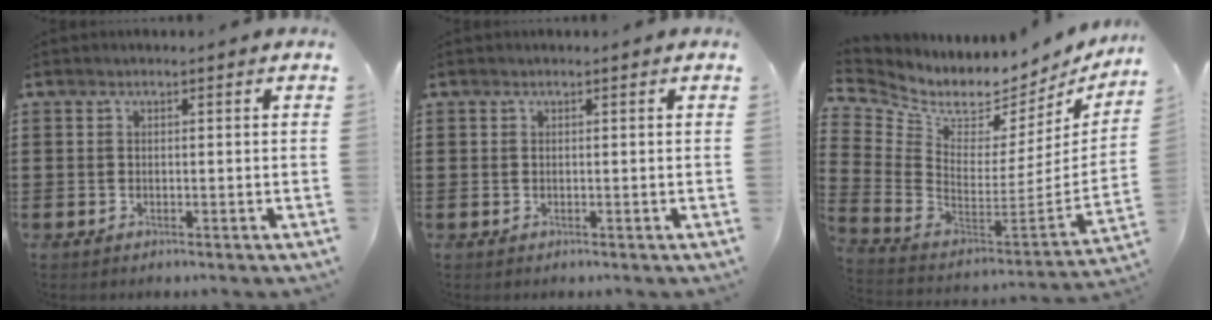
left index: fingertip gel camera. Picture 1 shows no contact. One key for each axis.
{"total": 0.0}
{"total": 4.1, "fx": 3.7, "fy": 1.5, "fz": 1.0, "tx": -0.054, "ty": -0.058, "tz": 0.057}